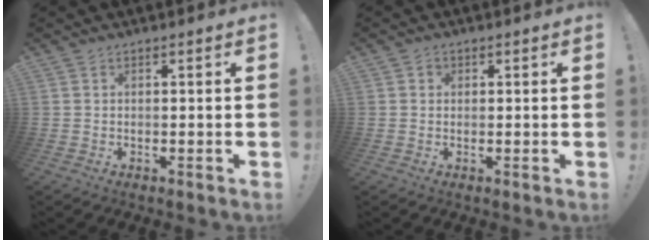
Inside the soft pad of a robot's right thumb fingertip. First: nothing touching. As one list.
[{"total": 1.2, "force": [0.3, 1.1, 0.4], "torque": [-0.002, 0.000, 0.004]}]